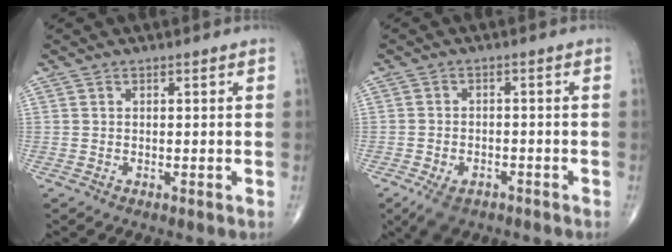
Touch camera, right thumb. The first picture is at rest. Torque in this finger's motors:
{"motor_torque": [-0.27, 0.60, 0.27, 0.14, 0.01]}